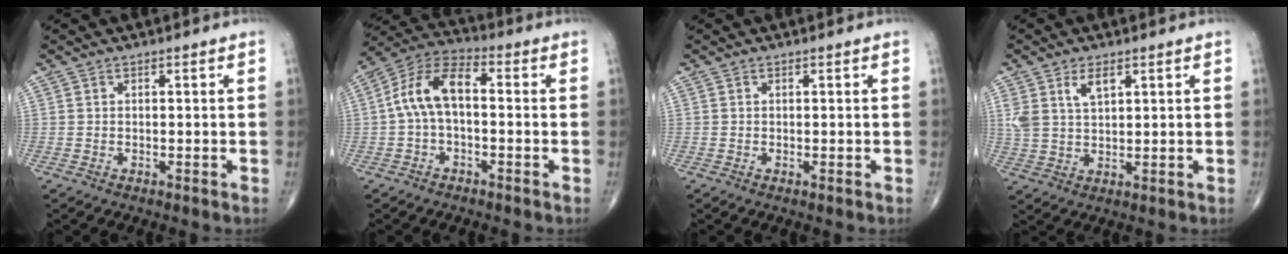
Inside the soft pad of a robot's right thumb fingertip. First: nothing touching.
{"total": 10.0, "force": [-0.2, 5.2, 8.5], "torque": [-0.163, 0.037, -0.013]}
{"total": 0.0}
{"total": 5.5, "force": [2.7, 2.8, 3.9], "torque": [-0.074, -0.007, 0.059]}